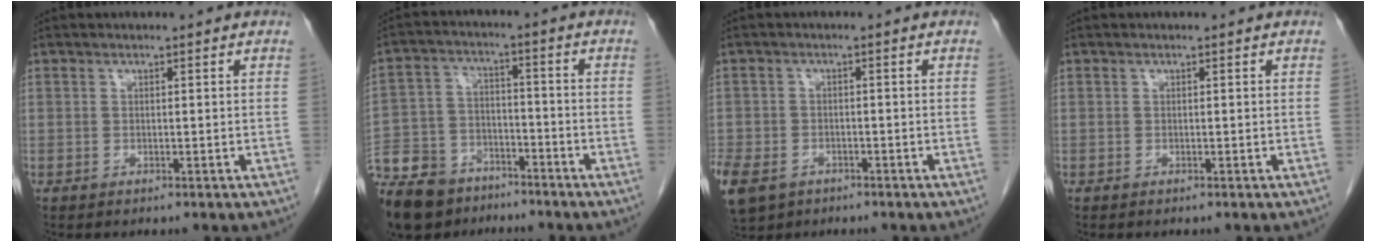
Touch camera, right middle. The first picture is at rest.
{"total": 15.9, "force": [-12.2, 8.1, 6.1], "torque": [-0.137, 0.005, -0.203]}
{"total": 19.0, "force": [-9.0, 14.5, 8.4], "torque": [-0.296, -0.029, -0.132]}
{"total": 0.0}